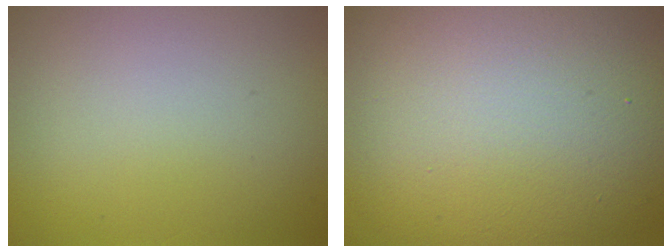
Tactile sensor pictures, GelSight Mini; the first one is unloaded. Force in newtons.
{"total": 17.5, "press": 17.5, "slide": 0.7}